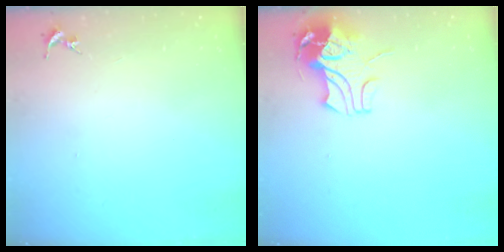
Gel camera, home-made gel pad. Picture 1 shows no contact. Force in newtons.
{"total": 9.2, "press": 9.1, "slide": 1.2}